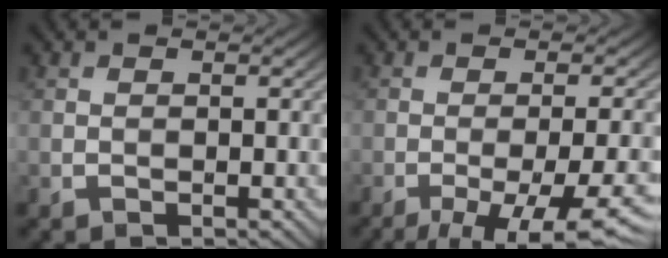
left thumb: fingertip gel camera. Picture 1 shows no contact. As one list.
[{"total": 10.2, "force": [-5.4, 2.4, 8.4], "torque": [-0.126, -0.005, -0.069]}]